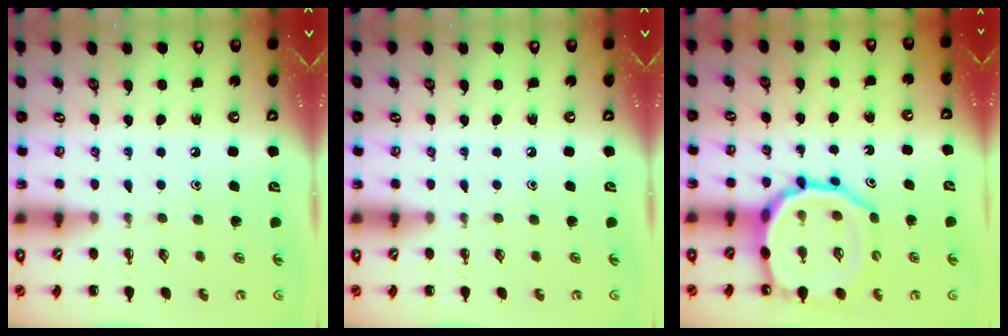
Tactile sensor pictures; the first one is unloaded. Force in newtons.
{"total": 0.0}
{"total": 17.3, "press": 17.1, "slide": 2.7}